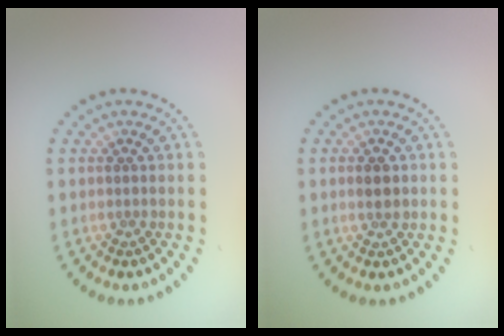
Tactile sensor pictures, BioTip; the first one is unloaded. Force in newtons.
{"total": 1.2, "press": 1.2, "slide": 0.1}